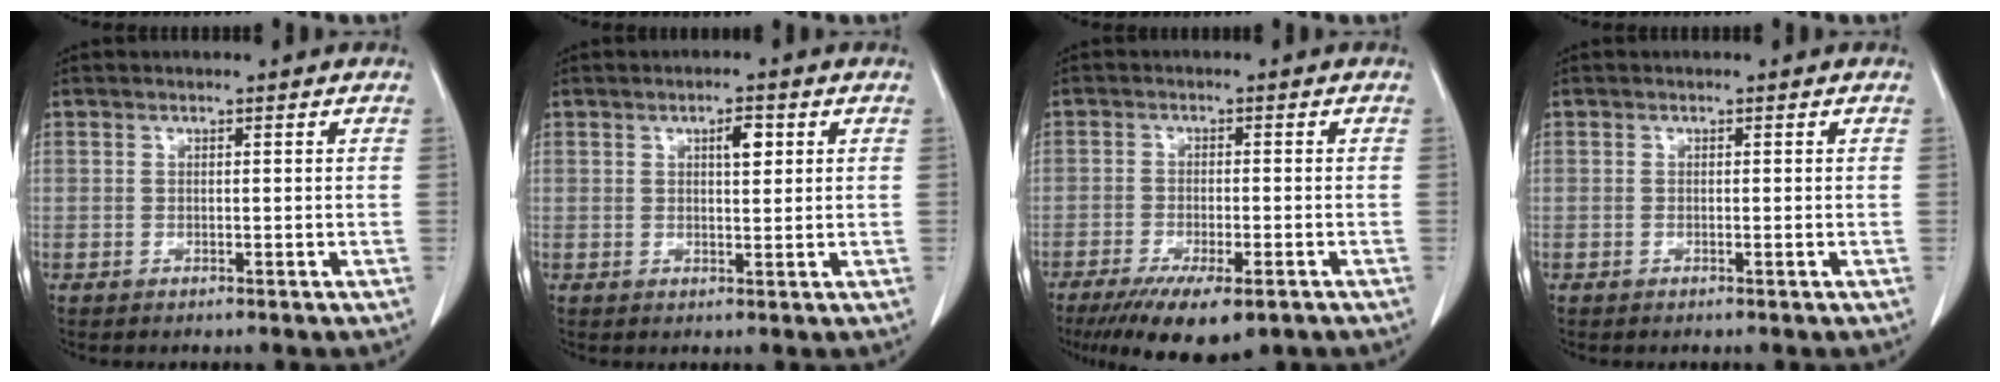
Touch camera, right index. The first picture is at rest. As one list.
[{"total": 2.8, "force": [1.1, 0.9, 2.4], "torque": [-0.040, 0.000, 0.016]}, {"total": 10.7, "force": [-7.1, 2.6, 7.5], "torque": [-0.113, -0.022, -0.107]}, {"total": 0.0}]